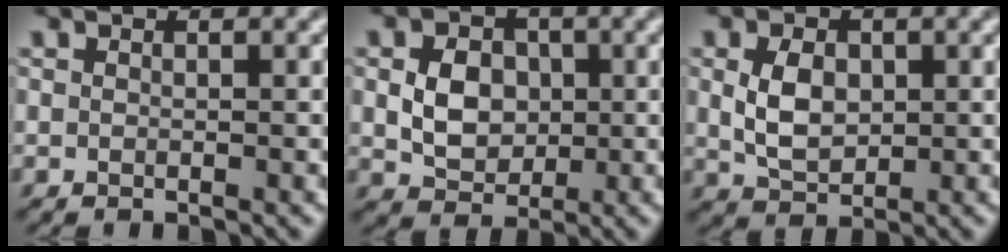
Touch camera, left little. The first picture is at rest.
{"total": 4.1, "force": [0.0, 3.2, 2.5], "torque": [-0.053, -0.001, -0.001]}
{"total": 3.7, "force": [0.3, 2.5, 2.6], "torque": [-0.064, 0.000, 0.006]}